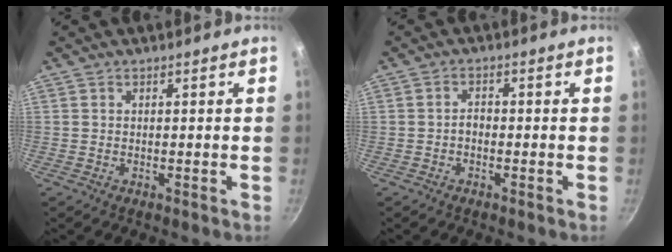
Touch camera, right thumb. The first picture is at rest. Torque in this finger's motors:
{"motor_torque": [0.35, 0.10, 0.24, 0.12, 0.04]}